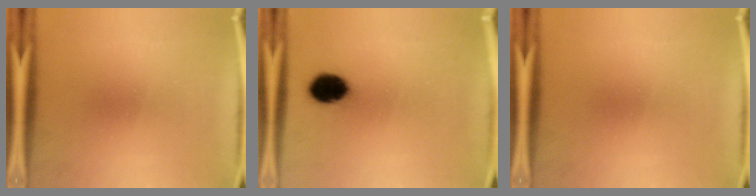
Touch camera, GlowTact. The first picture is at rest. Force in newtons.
{"total": 7.9}
{"total": 0.0}